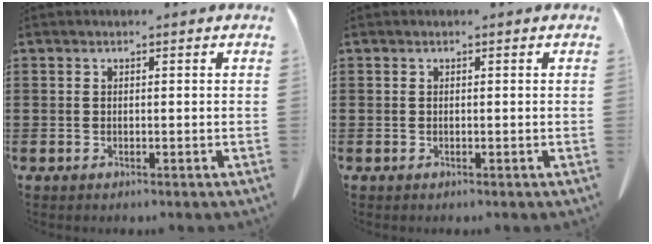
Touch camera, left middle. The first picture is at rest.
{"total": 0.0}